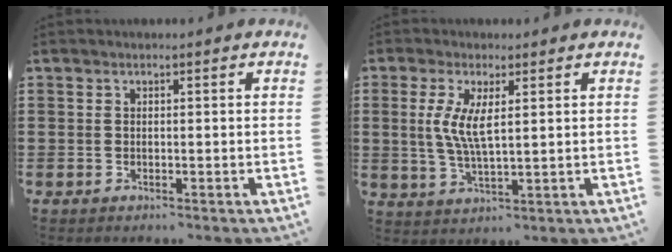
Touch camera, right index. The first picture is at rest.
{"total": 5.9, "force": [1.0, 2.1, 5.5], "torque": [-0.116, 0.004, 0.013]}